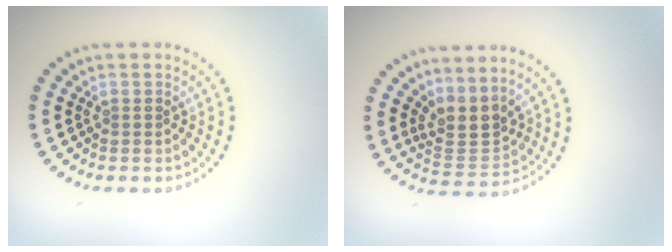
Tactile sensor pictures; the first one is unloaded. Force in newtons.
{"total": 3.2, "press": 2.3, "slide": 2.3}